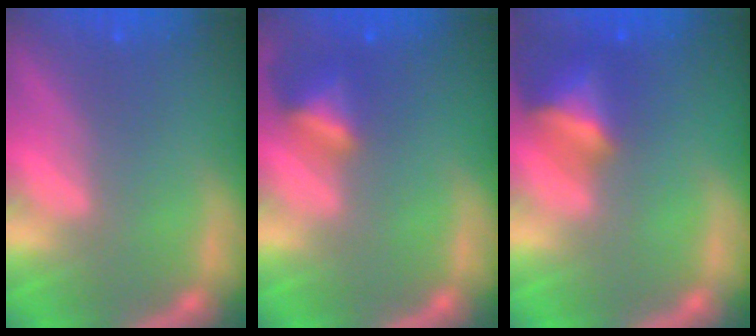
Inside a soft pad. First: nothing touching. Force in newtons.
{"total": 2.9}
{"total": 4.5}